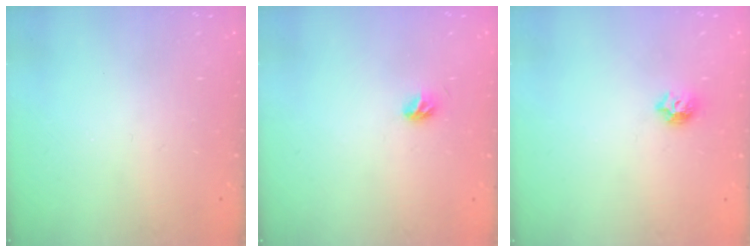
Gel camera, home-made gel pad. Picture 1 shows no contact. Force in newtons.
{"total": 4.0, "press": 3.9, "slide": 1.0}
{"total": 5.6, "press": 5.5, "slide": 0.9}